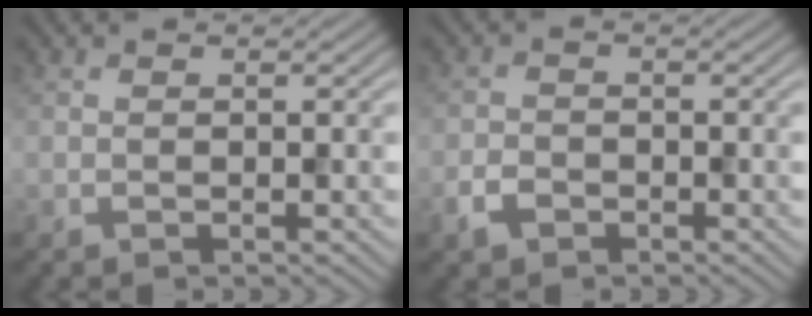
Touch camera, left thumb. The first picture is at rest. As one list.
[{"total": 2.5, "force": [-1.5, 1.6, 1.0], "torque": [-0.022, -0.003, -0.037]}]